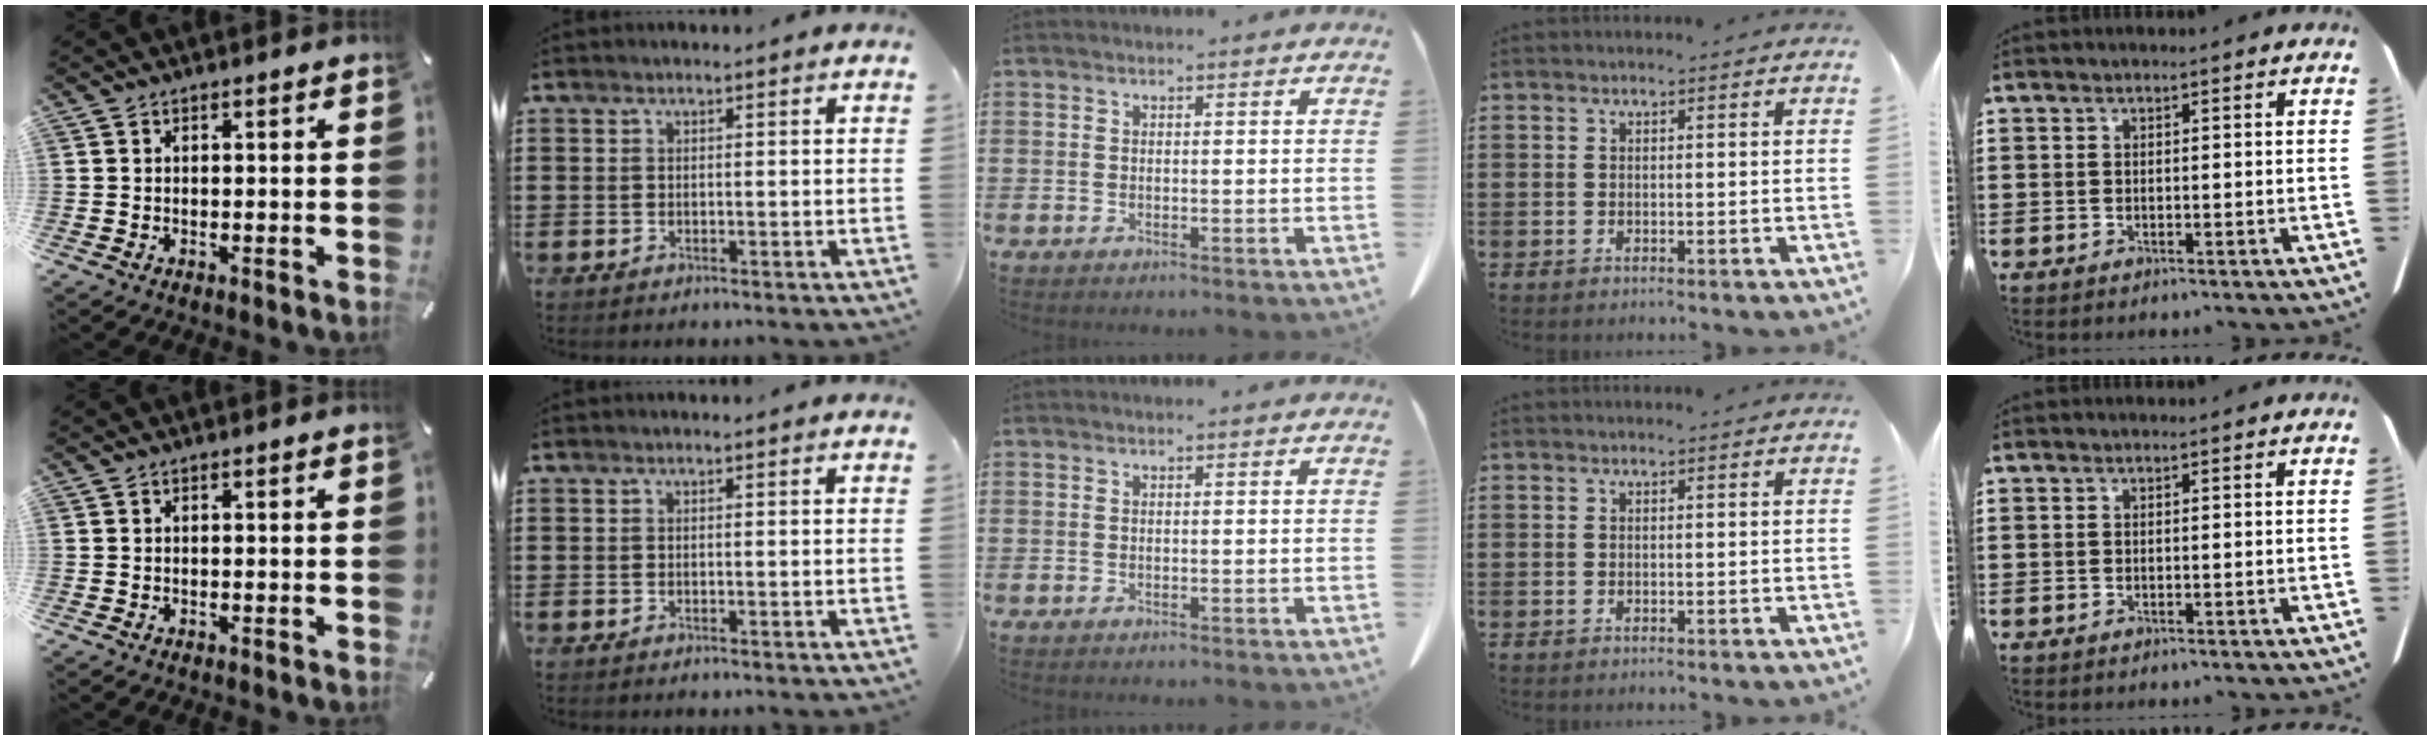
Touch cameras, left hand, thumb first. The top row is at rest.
{}